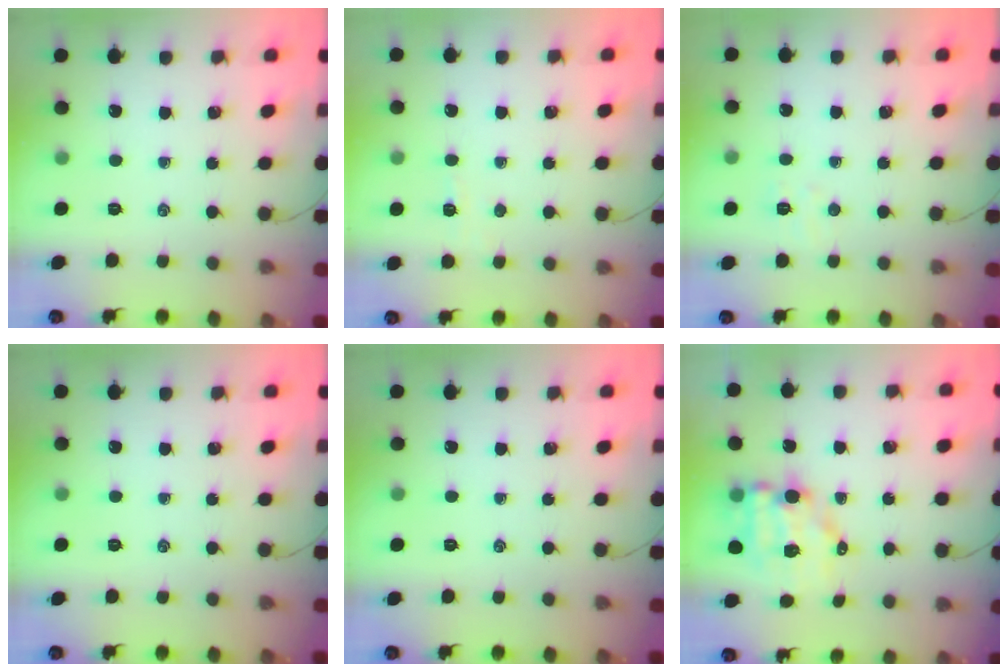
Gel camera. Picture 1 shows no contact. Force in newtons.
{"total": 2.8, "press": 2.7, "slide": 0.9}
{"total": 4.8, "press": 4.7, "slide": 1.1}
{"total": 0.0}
{"total": 0.0}
{"total": 8.7, "press": 8.6, "slide": 1.6}